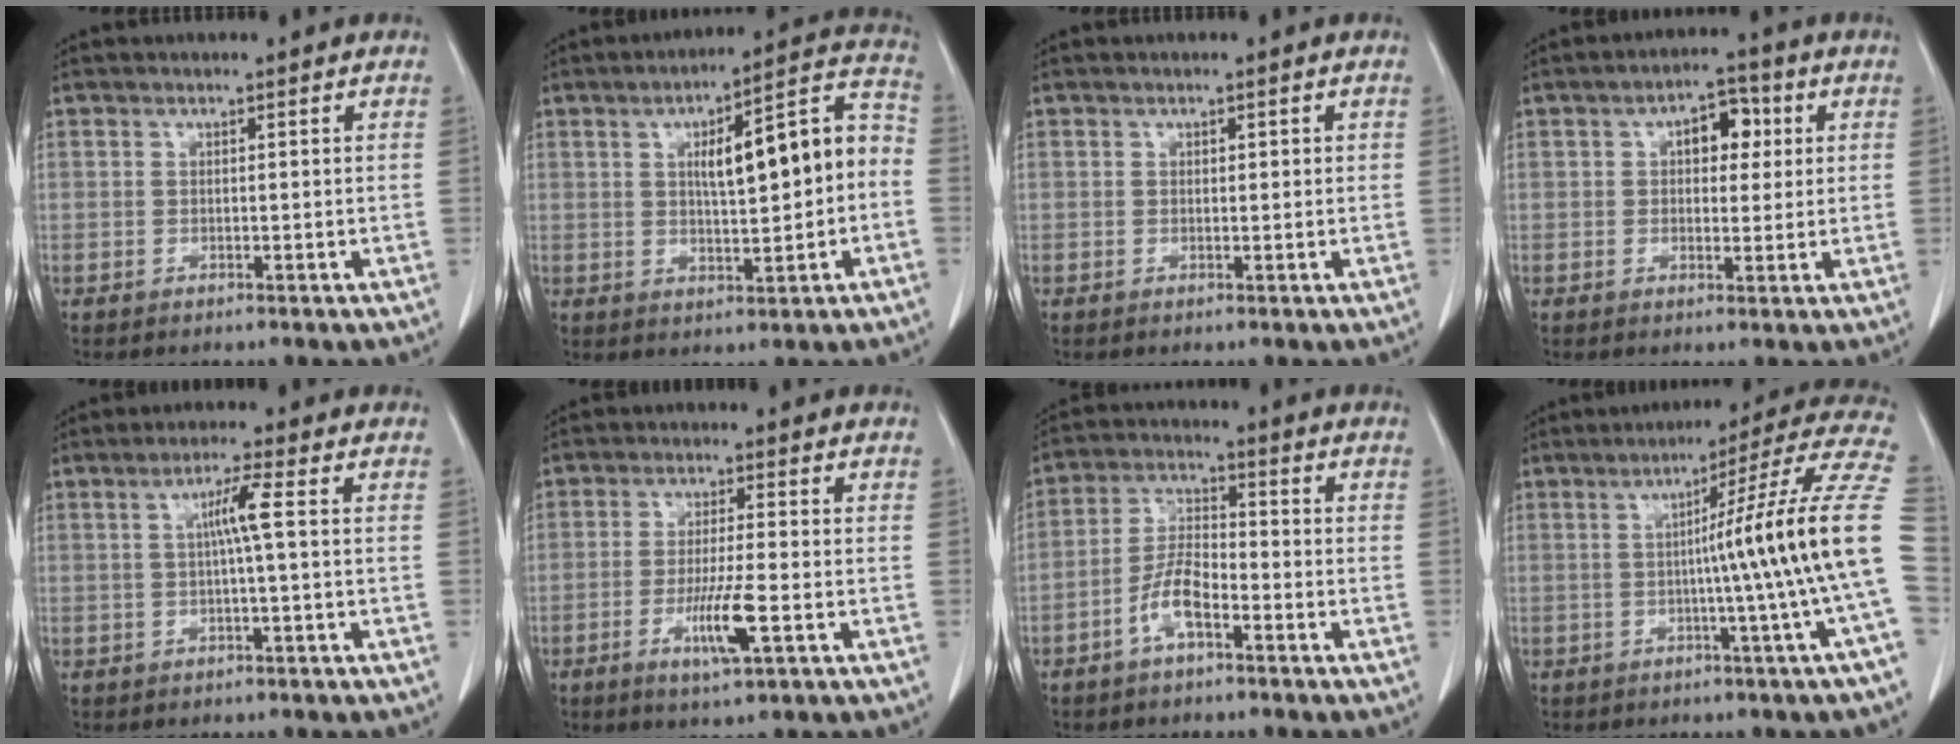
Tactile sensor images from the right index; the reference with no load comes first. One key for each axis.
{"total": 12.7, "fx": 0.3, "fy": 3.1, "fz": 12.3, "tx": -0.173, "ty": 0.043, "tz": 0.010}
{"total": 0.9, "fx": 0.3, "fy": 0.4, "fz": 0.7, "tx": -0.007, "ty": 0.001, "tz": 0.004}
{"total": 5.5, "fx": 1.5, "fy": 3.0, "fz": 4.3, "tx": -0.061, "ty": 0.019, "tz": 0.021}
{"total": 4.3, "fx": 0.5, "fy": -0.5, "fz": 4.2, "tx": -0.077, "ty": 0.008, "tz": 0.009}
{"total": 6.8, "fx": -2.5, "fy": 0.2, "fz": 6.4, "tx": -0.119, "ty": -0.014, "tz": -0.044}
{"total": 6.2, "fx": -3.2, "fy": 2.1, "fz": 4.9, "tx": -0.110, "ty": 0.006, "tz": -0.062}
{"total": 16.3, "fx": -1.4, "fy": -3.1, "fz": 15.9, "tx": -0.197, "ty": 0.007, "tz": -0.029}